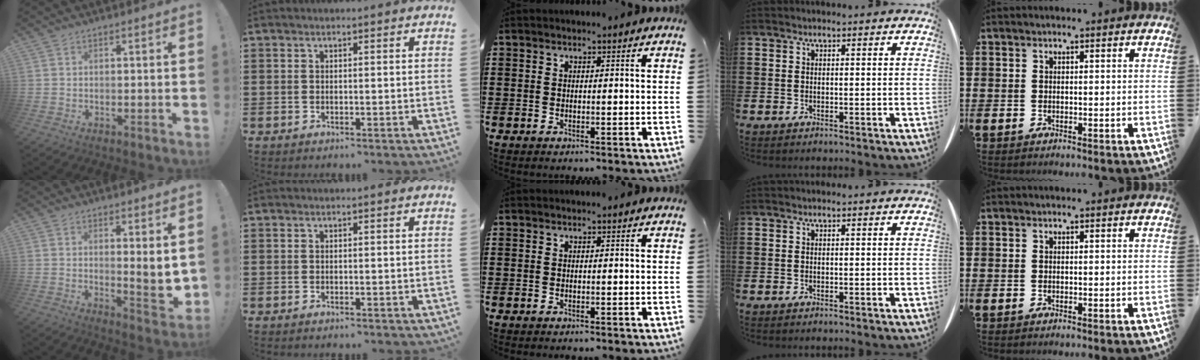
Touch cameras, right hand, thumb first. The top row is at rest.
{"thumb": {"total": 5.2, "force": [2.2, 0.4, 4.7], "torque": [-0.051, -0.032, 0.033]}}